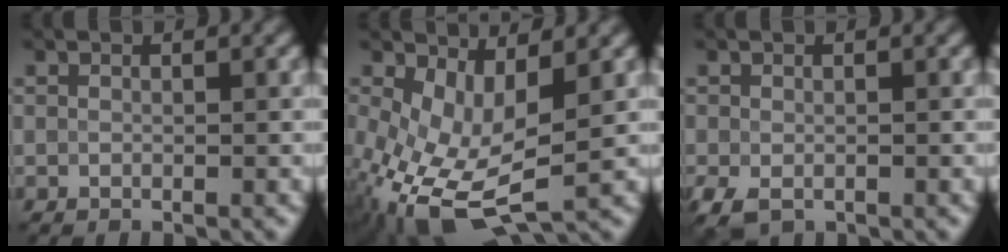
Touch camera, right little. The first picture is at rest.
{"total": 8.2, "force": [-1.8, 4.3, 6.7], "torque": [-0.161, -0.020, -0.022]}
{"total": 2.5, "force": [-1.2, 1.6, 1.5], "torque": [-0.039, -0.013, -0.022]}